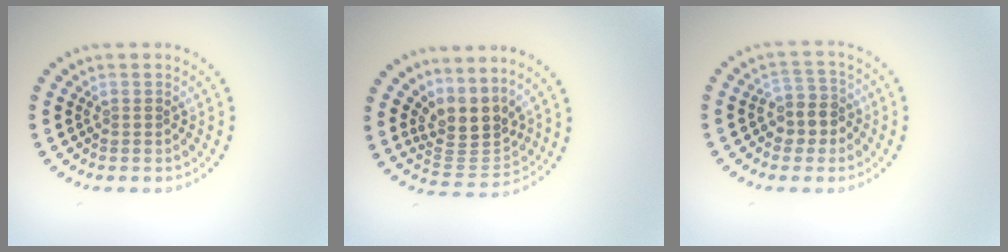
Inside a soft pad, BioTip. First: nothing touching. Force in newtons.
{"total": 4.0, "press": 3.1, "slide": 2.5}
{"total": 2.9, "press": 2.6, "slide": 1.2}